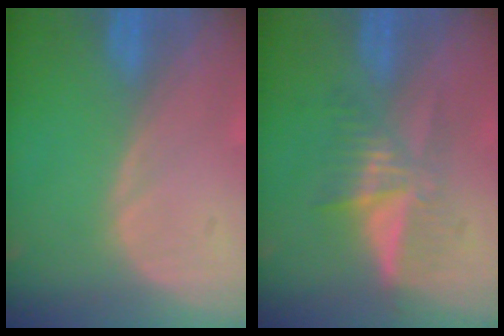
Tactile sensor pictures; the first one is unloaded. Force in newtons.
{"total": 6.2, "press": 5.4, "slide": 3.0}